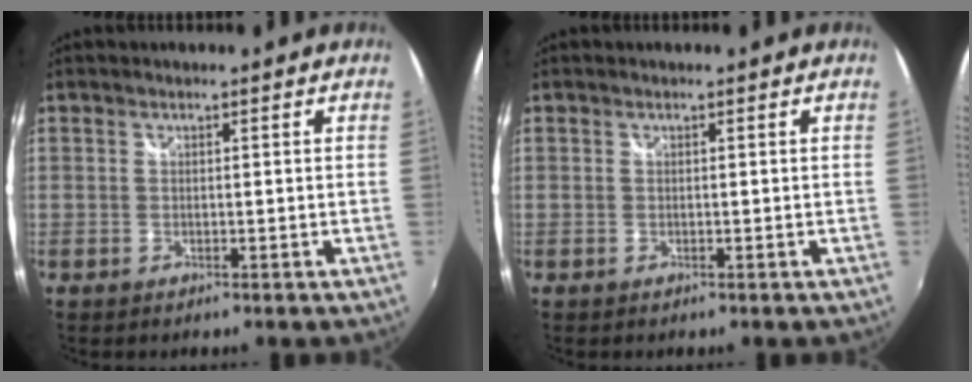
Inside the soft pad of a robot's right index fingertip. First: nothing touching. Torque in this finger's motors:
{"motor_torque": [-0.08, 0.12, -0.04, 0.01]}